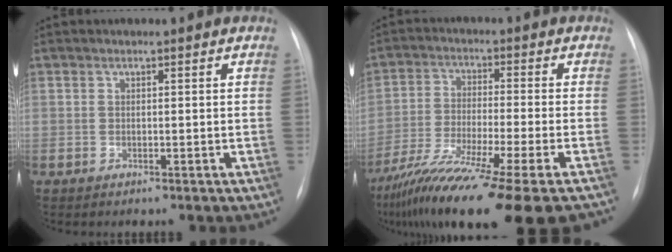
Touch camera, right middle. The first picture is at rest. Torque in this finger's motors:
{"motor_torque": [1.37, -0.76, 0.45, 0.21]}